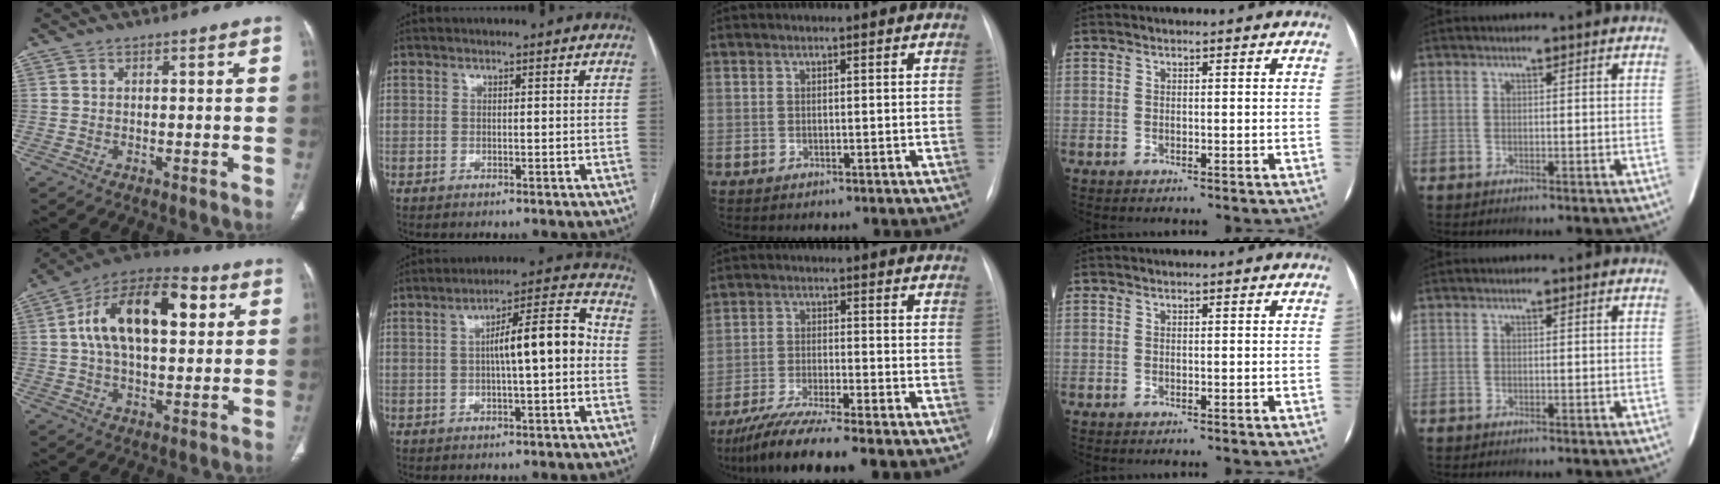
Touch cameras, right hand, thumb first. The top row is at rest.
{"thumb": {"total": 20.5, "force": [4.8, 10.8, 16.8], "torque": [-0.257, 0.021, 0.068]}, "index": {"total": 9.9, "force": [0.0, 1.5, 9.7], "torque": [-0.151, 0.030, -0.002]}, "middle": {"total": 9.3, "force": [-7.4, -0.2, 5.7], "torque": [-0.099, -0.030, -0.127]}}